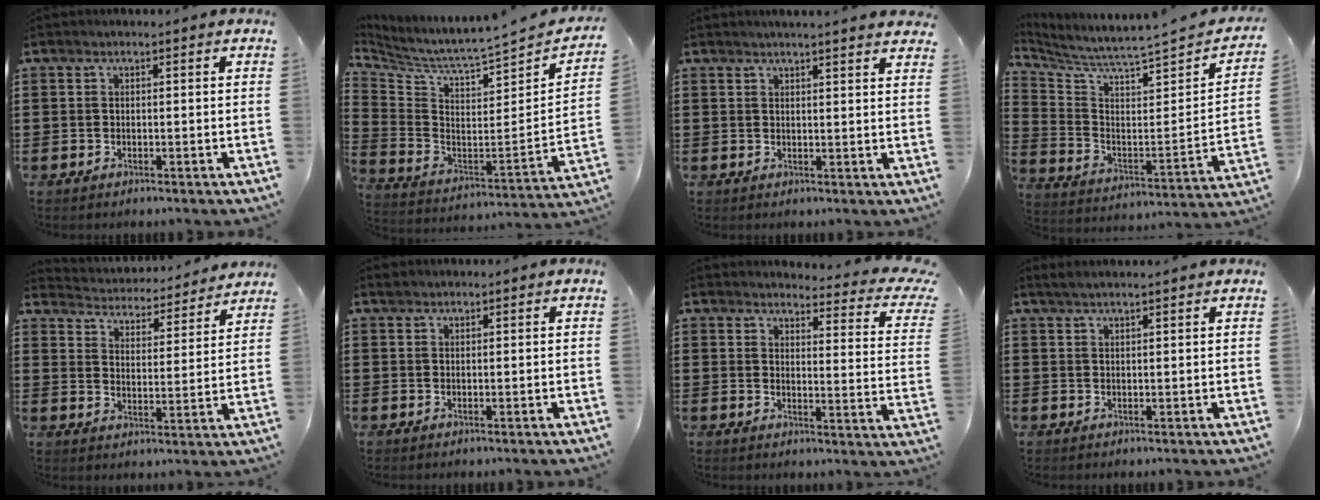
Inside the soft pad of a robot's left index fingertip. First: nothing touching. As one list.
[{"total": 4.0, "force": [3.7, -0.5, 1.5], "torque": [-0.054, -0.057, 0.053]}, {"total": 2.2, "force": [2.1, -0.2, 0.5], "torque": [-0.013, -0.004, 0.040]}, {"total": 4.2, "force": [3.9, -0.3, 1.6], "torque": [-0.056, -0.051, 0.056]}, {"total": 3.8, "force": [3.8, 0.0, -0.2], "torque": [-0.021, -0.034, 0.060]}, {"total": 0.6, "force": [0.5, 0.4, 0.1], "torque": [-0.005, 0.002, 0.011]}, {"total": 4.0, "force": [3.6, 0.4, 1.8], "torque": [-0.036, -0.027, 0.057]}, {"total": 1.7, "force": [1.4, 0.1, 0.8], "torque": [-0.018, 0.001, 0.027]}]